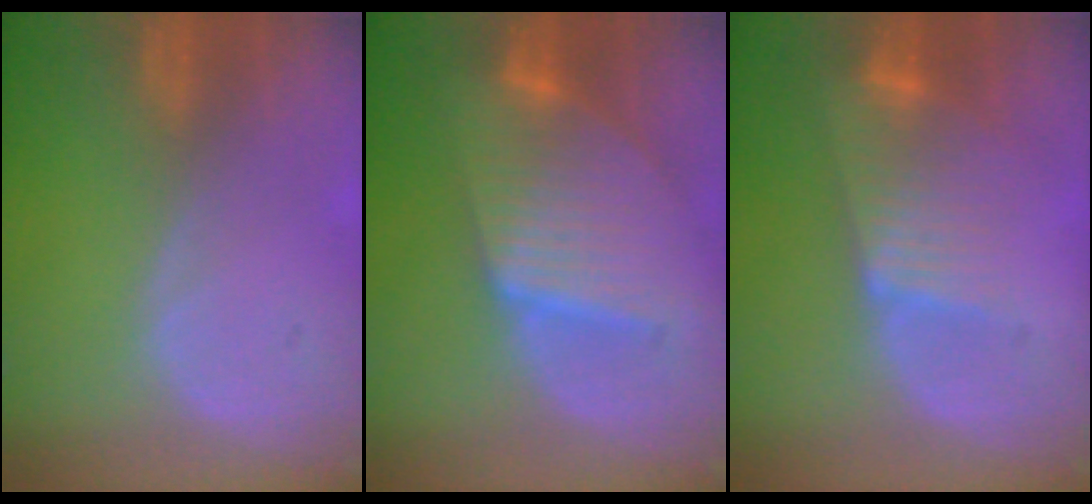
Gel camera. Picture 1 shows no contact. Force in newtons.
{"total": 9.7, "press": 9.6, "slide": 0.6}
{"total": 7.5, "press": 6.6, "slide": 3.6}